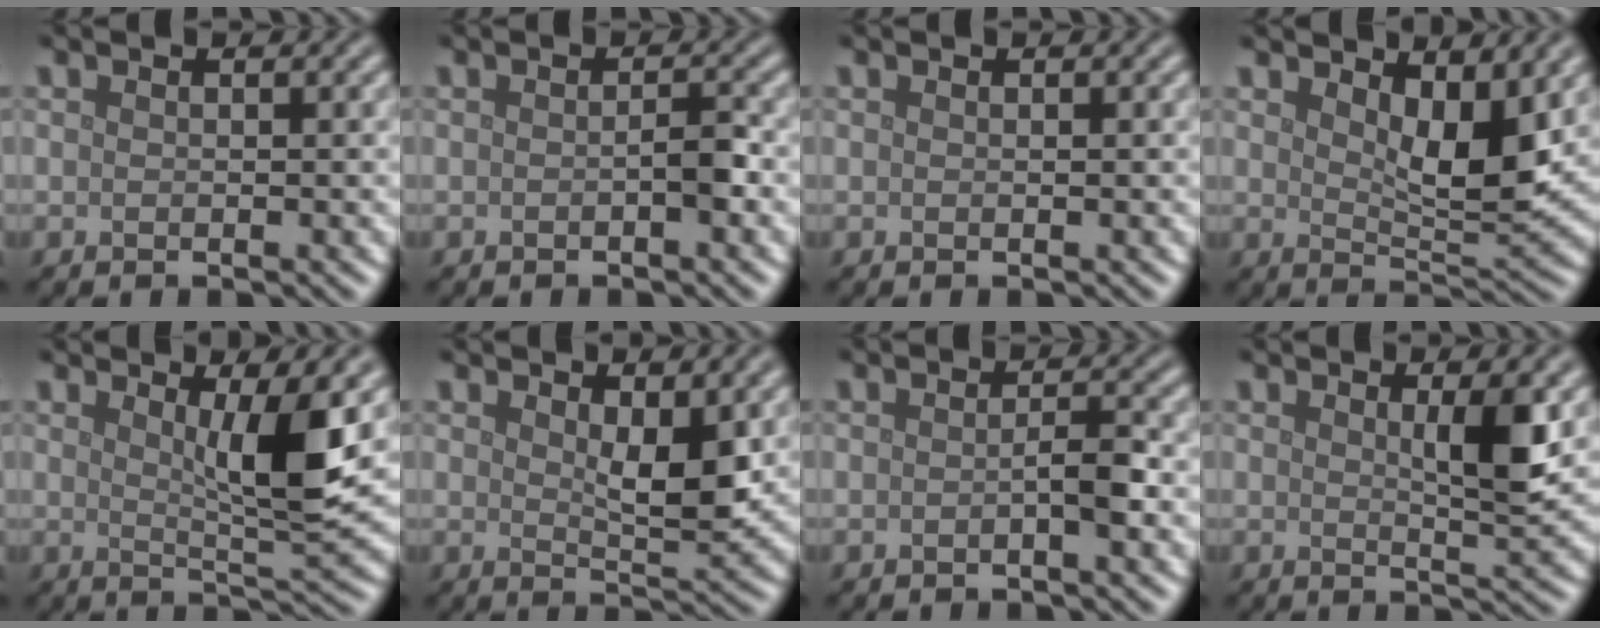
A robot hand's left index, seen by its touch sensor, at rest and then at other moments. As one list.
[{"total": 1.2, "force": [-0.4, 0.3, 1.1], "torque": [-0.018, 0.003, -0.005]}, {"total": 0.0}, {"total": 5.2, "force": [2.5, 2.1, 4.1], "torque": [-0.064, -0.010, 0.042]}, {"total": 5.4, "force": [1.6, 0.9, 5.1], "torque": [-0.080, -0.010, 0.029]}, {"total": 3.6, "force": [1.3, 1.3, 3.1], "torque": [-0.055, -0.006, 0.024]}, {"total": 1.5, "force": [-0.5, 0.2, 1.4], "torque": [-0.022, 0.003, -0.007]}, {"total": 3.2, "force": [1.0, 0.6, 3.0], "torque": [-0.047, -0.005, 0.017]}]